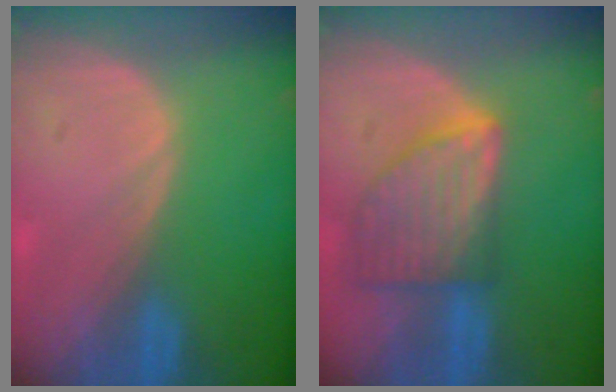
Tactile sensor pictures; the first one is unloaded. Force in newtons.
{"total": 8.1, "press": 7.4, "slide": 3.4}